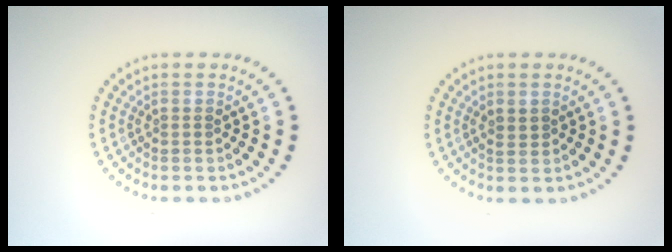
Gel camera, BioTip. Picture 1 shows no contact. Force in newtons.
{"total": 0.7, "press": 0.6, "slide": 0.4}